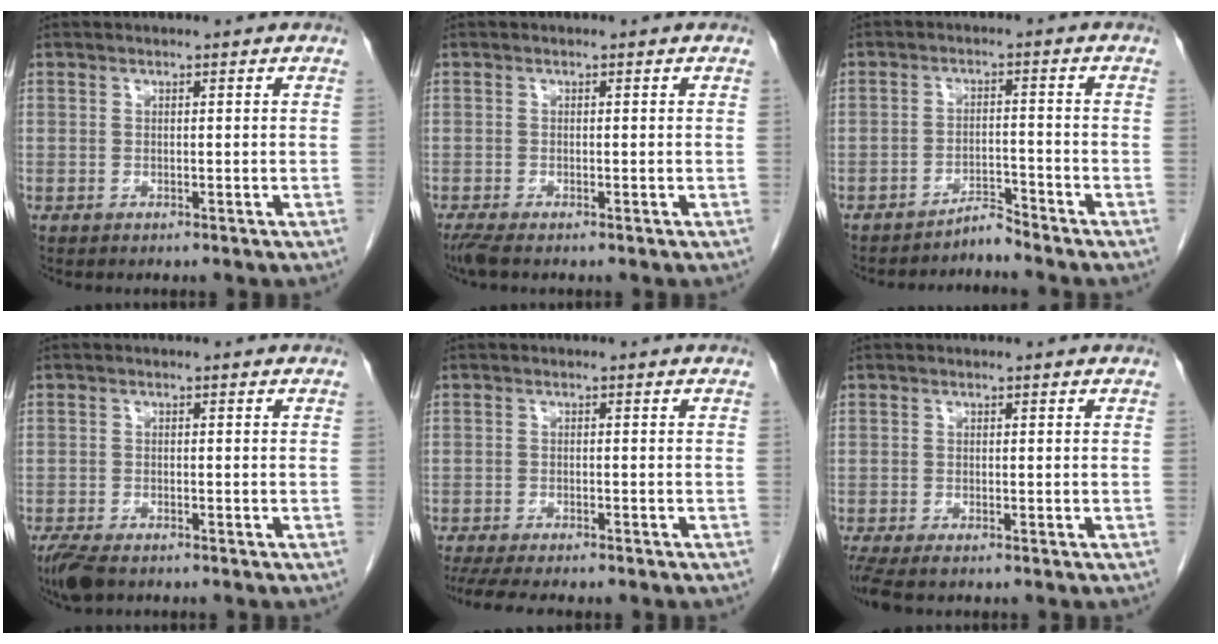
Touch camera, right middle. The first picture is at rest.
{"total": 1.8, "force": [-1.4, 0.1, 1.1], "torque": [-0.029, -0.009, -0.031]}
{"total": 2.7, "force": [-2.7, -0.2, 0.1], "torque": [0.007, -0.010, -0.047]}
{"total": 4.4, "force": [-3.4, 1.5, 2.4], "torque": [-0.052, -0.012, -0.058]}
{"total": 10.4, "force": [-8.6, 2.2, 5.3], "torque": [-0.075, -0.007, -0.120]}
{"total": 3.8, "force": [-2.9, 0.9, 2.3], "torque": [-0.043, -0.012, -0.049]}